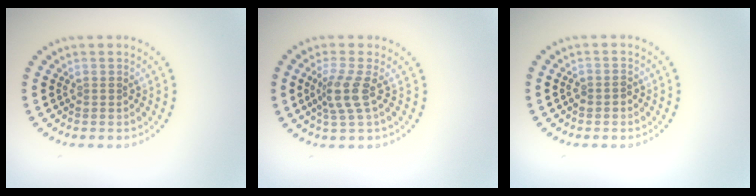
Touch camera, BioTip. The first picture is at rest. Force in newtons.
{"total": 2.7, "press": 2.0, "slide": 1.8}
{"total": 0.9, "press": 0.8, "slide": 0.4}